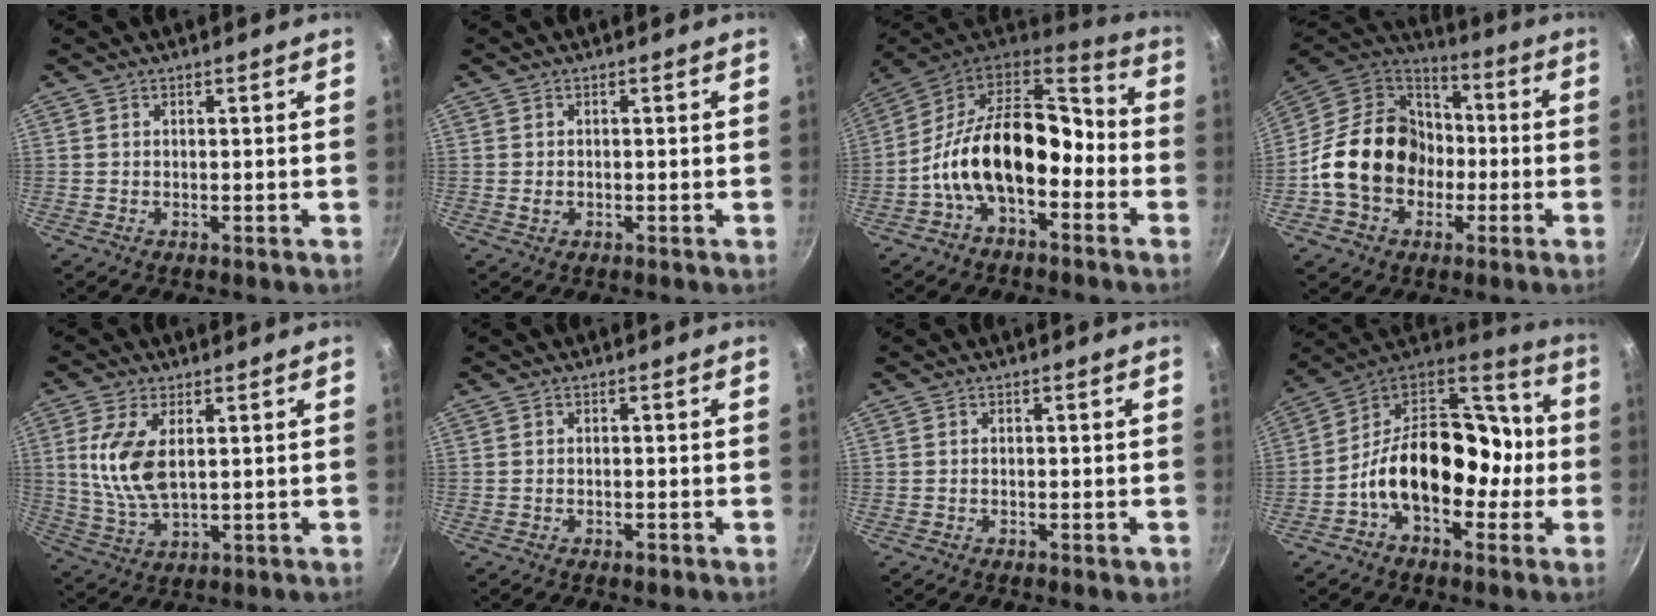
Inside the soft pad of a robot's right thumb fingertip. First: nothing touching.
{"total": 1.1, "force": [-0.2, 0.8, 0.8], "torque": [-0.013, 0.000, -0.004]}
{"total": 18.4, "force": [-4.5, 11.0, 14.0], "torque": [-0.214, 0.065, -0.098]}
{"total": 20.7, "force": [-3.1, 16.7, 11.8], "torque": [-0.184, 0.052, -0.056]}
{"total": 9.8, "force": [2.1, 4.8, 8.3], "torque": [-0.169, -0.012, 0.048]}
{"total": 1.1, "force": [-0.7, 0.5, 0.7], "torque": [-0.015, 0.004, -0.010]}
{"total": 1.1, "force": [-0.5, 0.5, 0.8], "torque": [-0.014, 0.003, -0.008]}
{"total": 20.8, "force": [-3.5, 14.1, 14.9], "torque": [-0.189, 0.068, -0.073]}